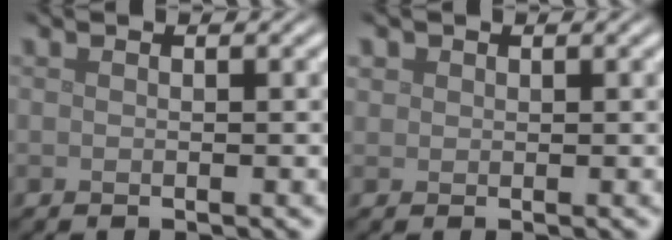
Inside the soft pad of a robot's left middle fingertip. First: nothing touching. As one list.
[{"total": 0.9, "force": [0.4, 0.8, 0.1], "torque": [0.003, 0.000, 0.008]}]